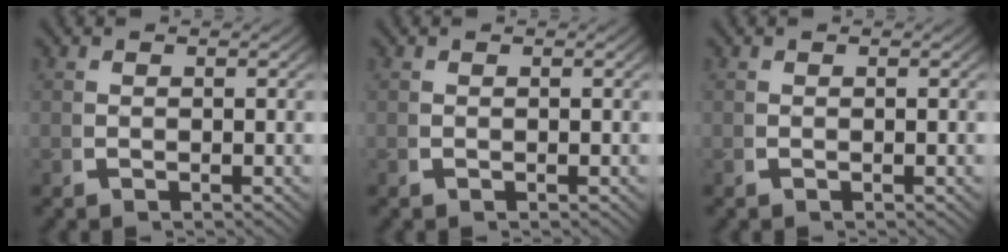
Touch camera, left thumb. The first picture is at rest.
{"total": 0.0}
{"total": 0.0}